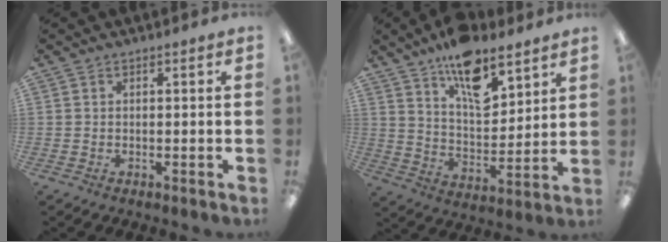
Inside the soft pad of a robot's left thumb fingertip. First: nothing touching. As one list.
[{"total": 14.7, "force": [10.2, 6.5, 8.3], "torque": [-0.124, -0.058, 0.176]}]